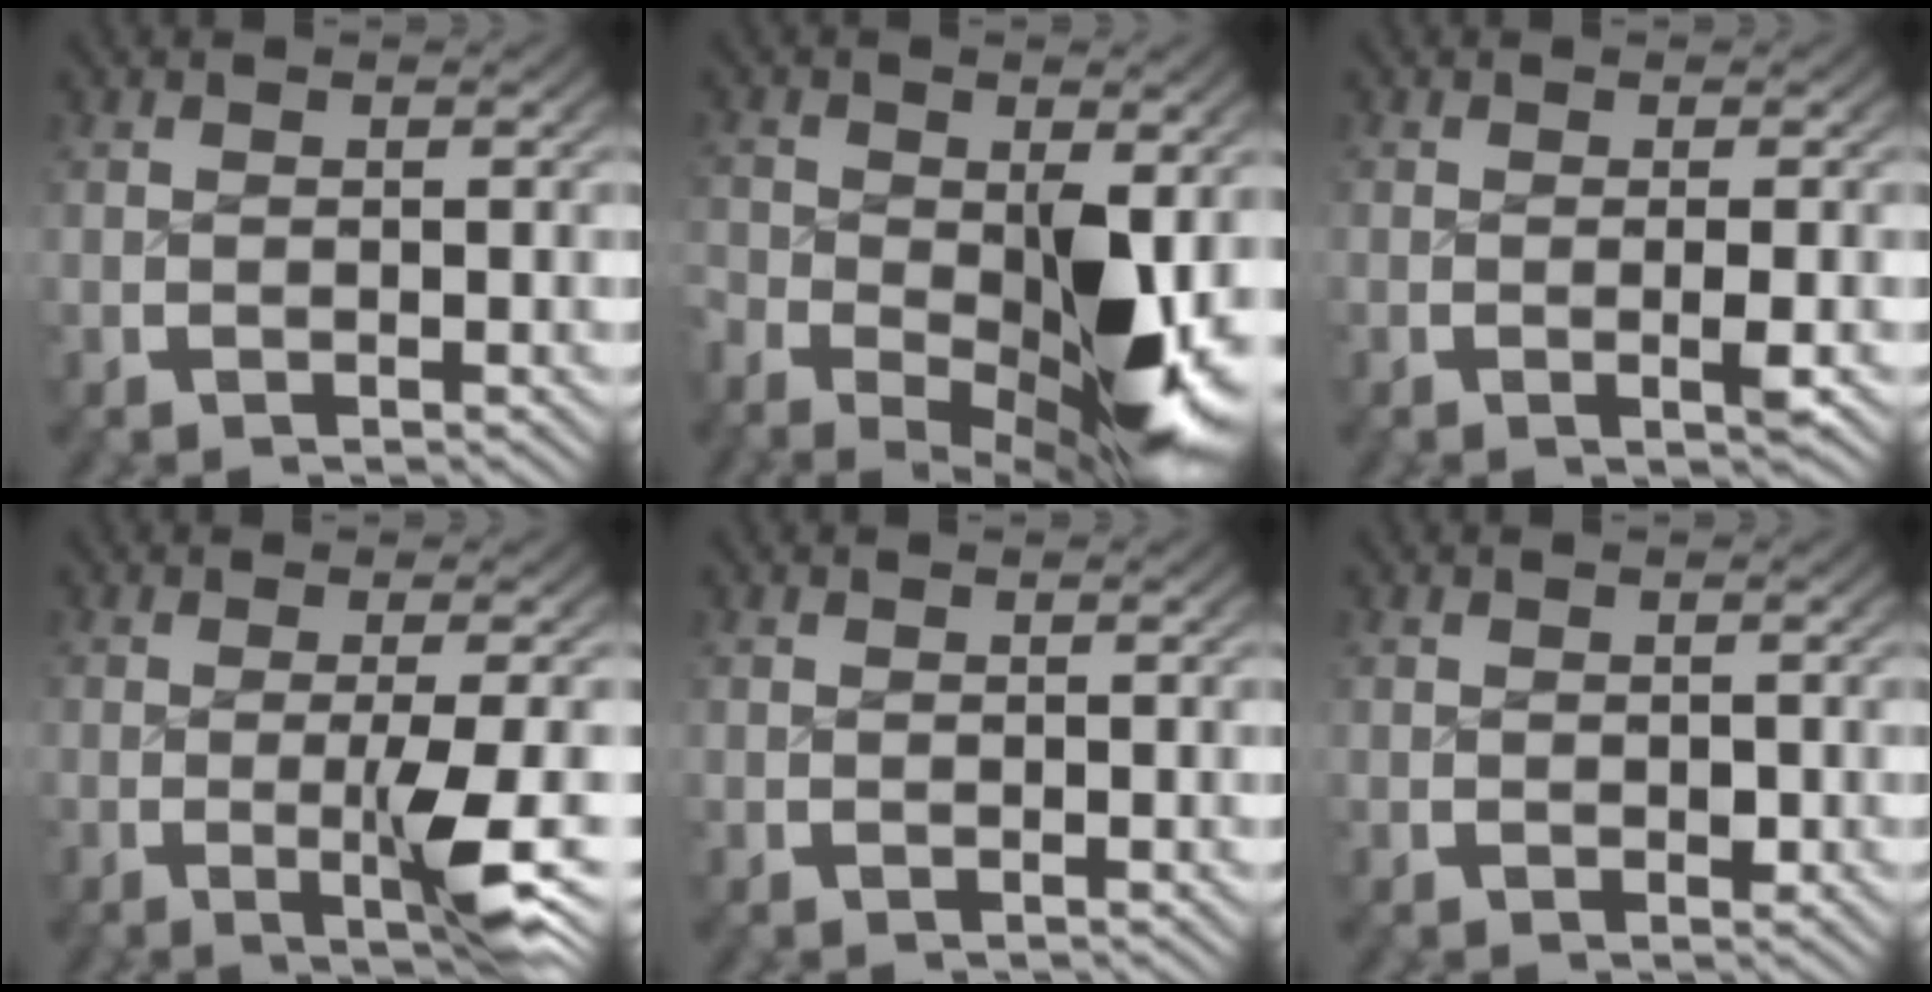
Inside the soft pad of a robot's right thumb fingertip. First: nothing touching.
{"total": 10.6, "force": [-2.6, 5.2, 8.9], "torque": [-0.141, -0.046, -0.024]}
{"total": 1.7, "force": [-0.3, 0.4, 1.7], "torque": [-0.027, 0.003, -0.008]}
{"total": 6.1, "force": [-1.3, 1.4, 5.8], "torque": [-0.095, -0.009, -0.017]}
{"total": 0.0}
{"total": 0.6, "force": [0.0, 0.5, 0.4], "torque": [-0.004, -0.004, 0.002]}